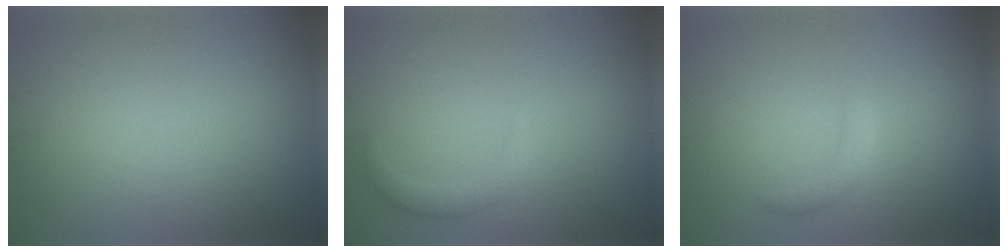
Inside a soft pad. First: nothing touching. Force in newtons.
{"total": 1.6, "press": 1.6, "slide": 0.1}
{"total": 1.5, "press": 1.5, "slide": 0.1}